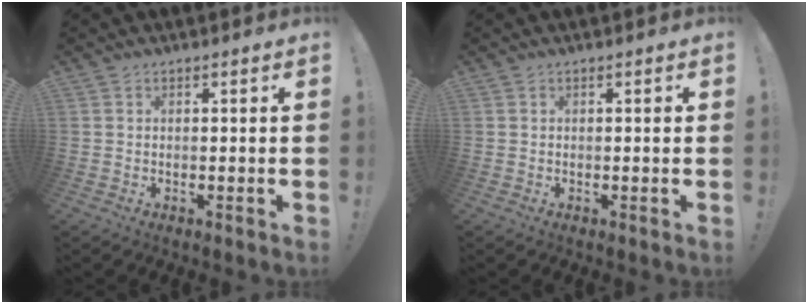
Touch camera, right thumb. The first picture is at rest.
{"total": 0.0}